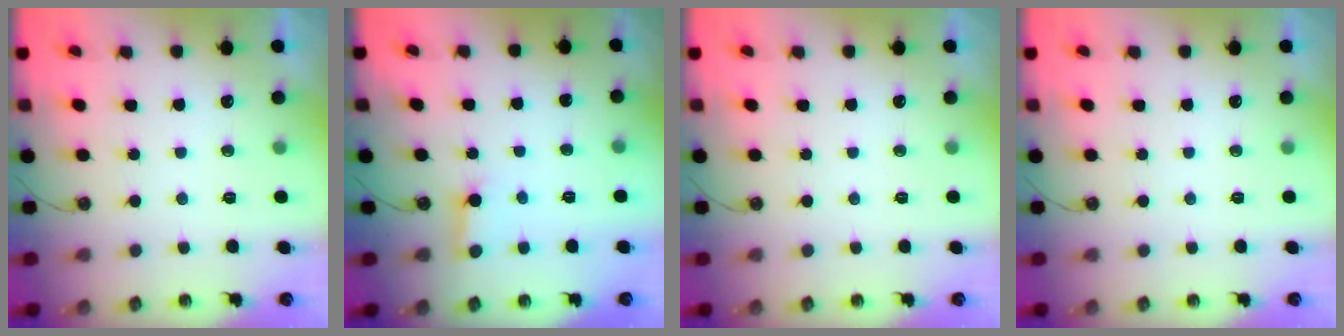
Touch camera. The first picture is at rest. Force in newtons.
{"total": 2.8, "press": 2.8, "slide": 0.3}
{"total": 0.0}
{"total": 0.0}